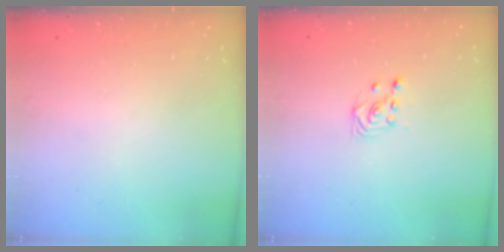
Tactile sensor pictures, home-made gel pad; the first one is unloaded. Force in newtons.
{"total": 3.0, "press": 2.8, "slide": 1.1}